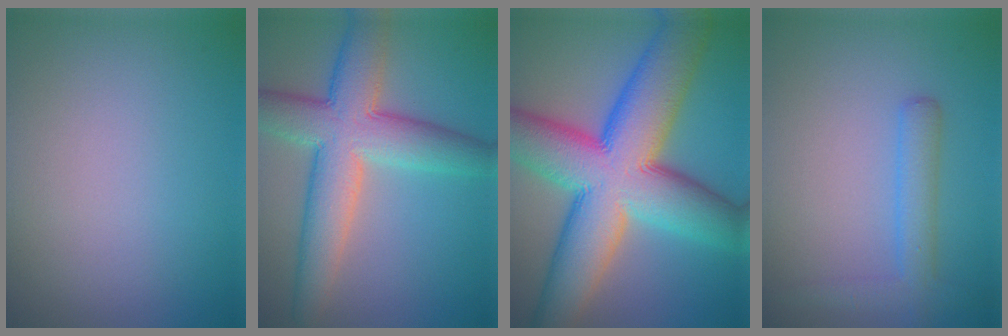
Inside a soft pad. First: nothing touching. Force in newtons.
{"total": 8.5, "press": 8.5, "slide": 0.2}
{"total": 15.3, "press": 15.3, "slide": 0.4}
{"total": 2.9, "press": 2.9, "slide": 0.1}